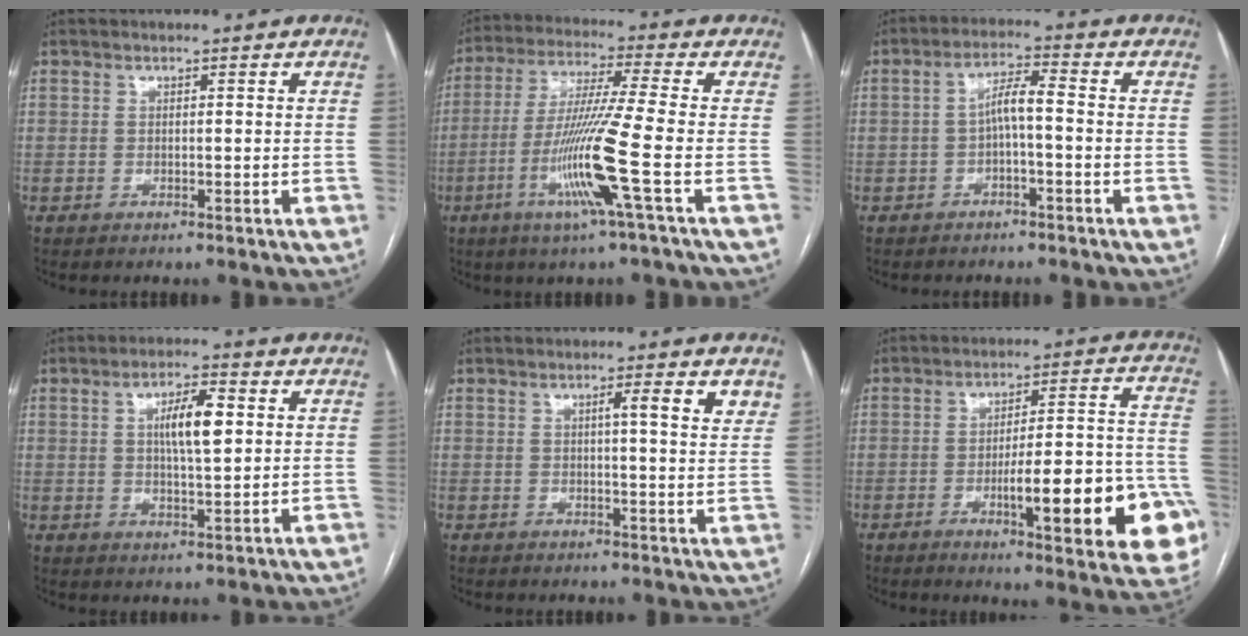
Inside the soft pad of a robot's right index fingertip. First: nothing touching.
{"total": 12.4, "force": [-4.2, -2.1, 11.5], "torque": [-0.230, -0.022, -0.086]}
{"total": 4.3, "force": [-0.7, 0.7, 4.2], "torque": [-0.078, 0.018, -0.011]}
{"total": 6.7, "force": [1.5, 1.5, 6.4], "torque": [-0.114, 0.008, 0.027]}
{"total": 4.8, "force": [2.3, 0.2, 4.2], "torque": [-0.050, -0.004, 0.026]}
{"total": 19.3, "force": [-6.6, 3.2, 17.9], "torque": [-0.168, 0.018, -0.076]}